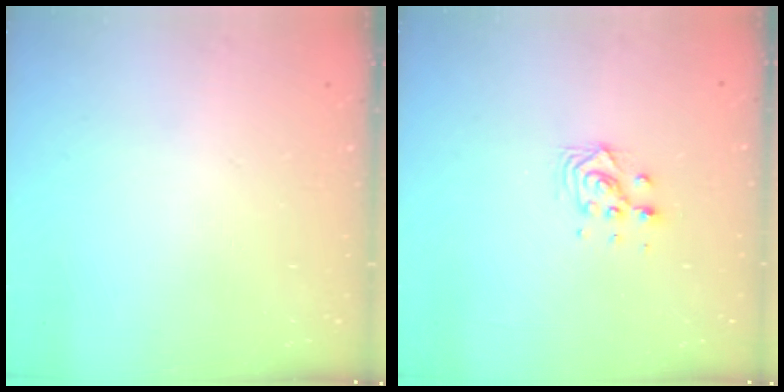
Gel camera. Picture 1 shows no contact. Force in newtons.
{"total": 5.8, "press": 5.8, "slide": 0.3}